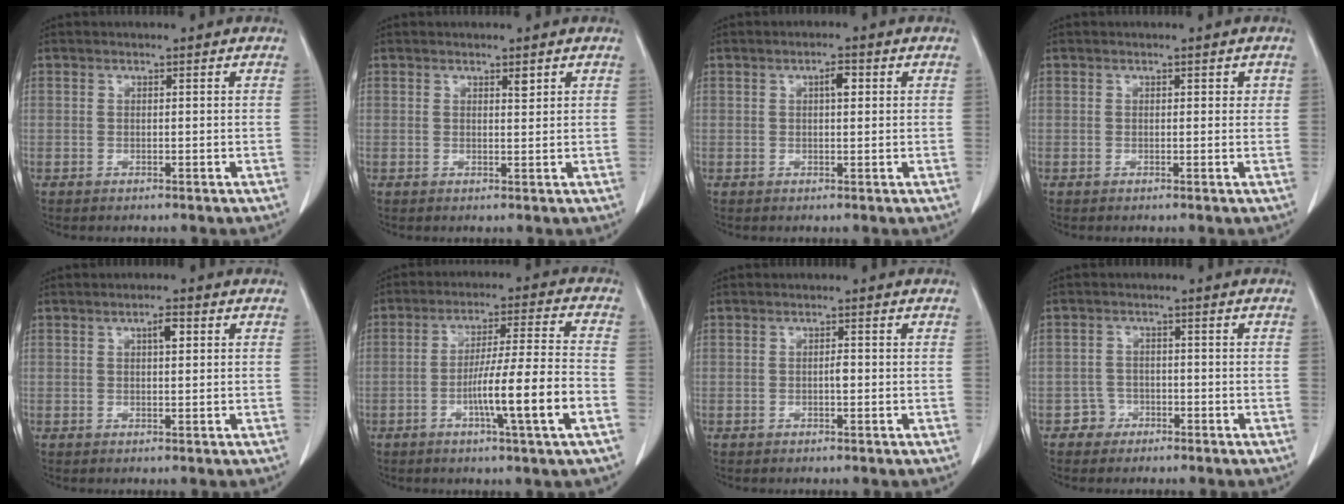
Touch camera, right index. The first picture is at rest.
{"total": 1.0, "force": [0.7, 0.2, 0.7], "torque": [-0.014, -0.006, 0.010]}
{"total": 2.1, "force": [0.7, 0.7, 1.9], "torque": [-0.033, 0.003, 0.010]}
{"total": 1.0, "force": [0.4, 0.7, 0.7], "torque": [-0.005, 0.004, 0.003]}
{"total": 2.2, "force": [0.8, 0.3, 2.0], "torque": [-0.035, 0.002, 0.013]}
{"total": 11.9, "force": [-4.0, -0.8, 11.2], "torque": [-0.192, -0.002, -0.068]}
{"total": 1.0, "force": [-0.2, 0.3, 1.0], "torque": [-0.016, 0.001, -0.004]}
{"total": 2.6, "force": [-1.4, 2.1, -0.5], "torque": [0.014, 0.012, -0.030]}